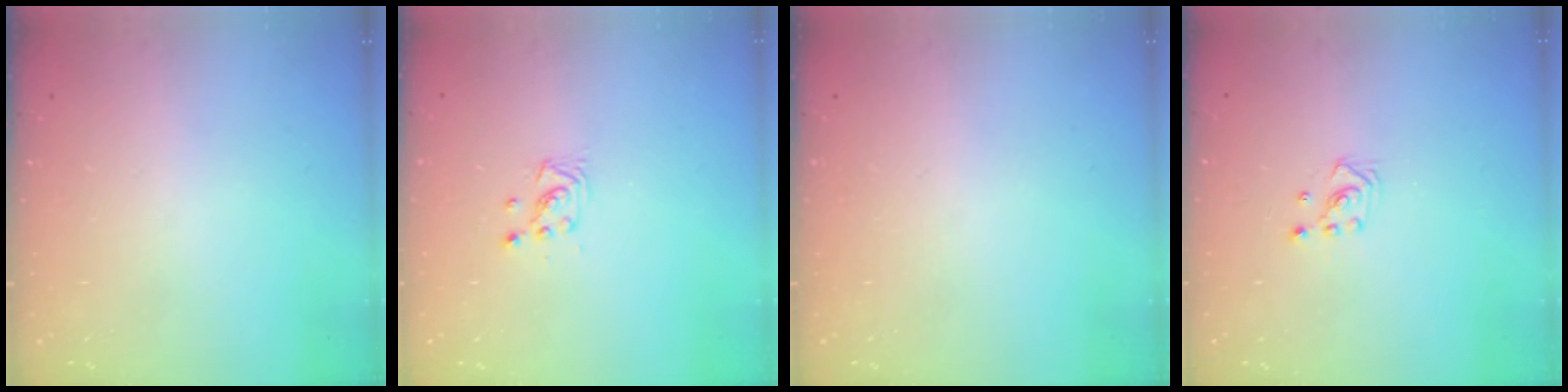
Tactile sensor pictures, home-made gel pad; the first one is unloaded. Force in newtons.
{"total": 3.0, "press": 2.9, "slide": 0.5}
{"total": 0.0}
{"total": 2.8, "press": 2.8, "slide": 0.3}